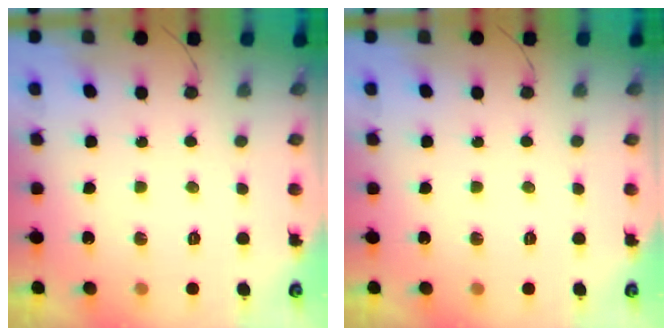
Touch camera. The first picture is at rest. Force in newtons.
{"total": 0.0}